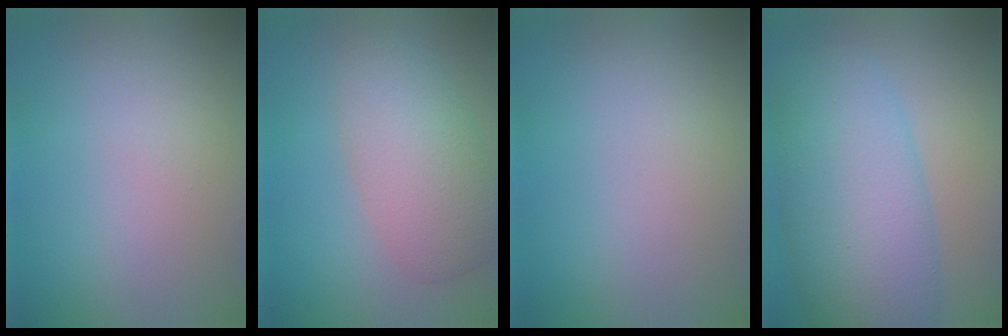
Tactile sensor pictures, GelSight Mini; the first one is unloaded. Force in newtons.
{"total": 5.0, "press": 5.0, "slide": 0.2}
{"total": 0.0}
{"total": 9.5, "press": 9.5, "slide": 0.2}